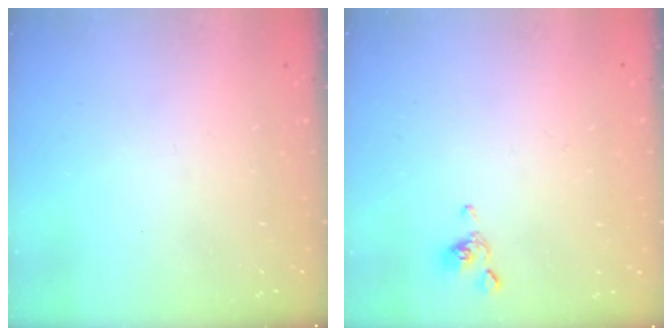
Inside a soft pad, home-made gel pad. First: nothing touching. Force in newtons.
{"total": 2.5, "press": 2.5, "slide": 0.2}